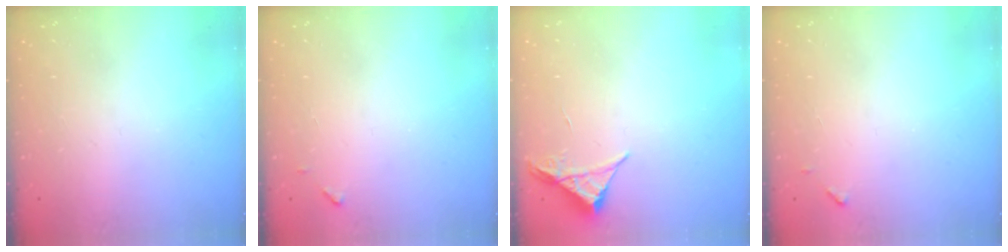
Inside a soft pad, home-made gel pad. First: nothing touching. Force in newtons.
{"total": 4.6, "press": 4.6, "slide": 0.3}
{"total": 3.9, "press": 3.8, "slide": 0.5}
{"total": 4.6, "press": 4.6, "slide": 0.3}